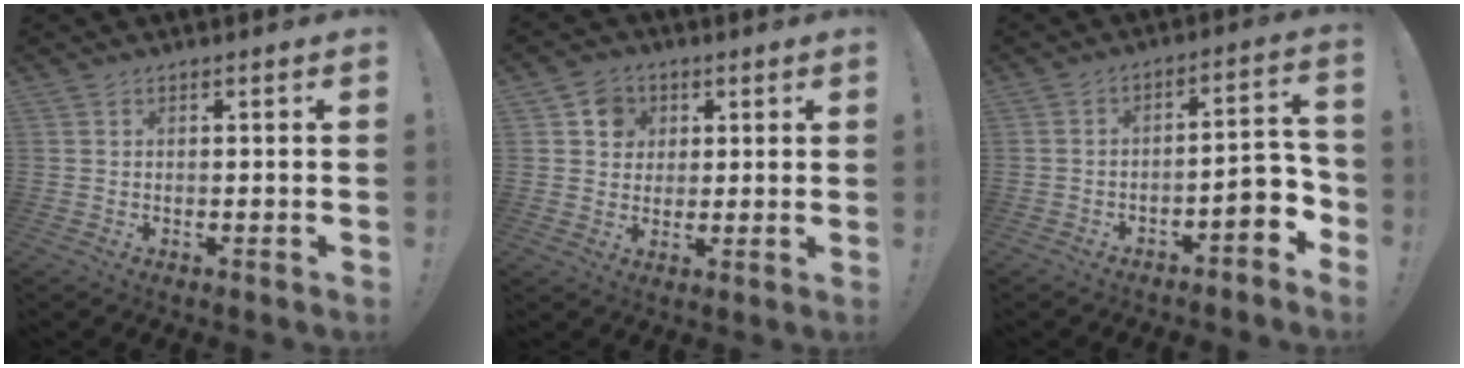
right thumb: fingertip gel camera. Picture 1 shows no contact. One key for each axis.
{"total": 7.7, "fx": 2.7, "fy": 7.0, "fz": 1.8, "tx": -0.024, "ty": -0.009, "tz": 0.055}
{"total": 7.8, "fx": -3.5, "fy": 3.0, "fz": 6.3, "tx": -0.071, "ty": 0.010, "tz": -0.062}